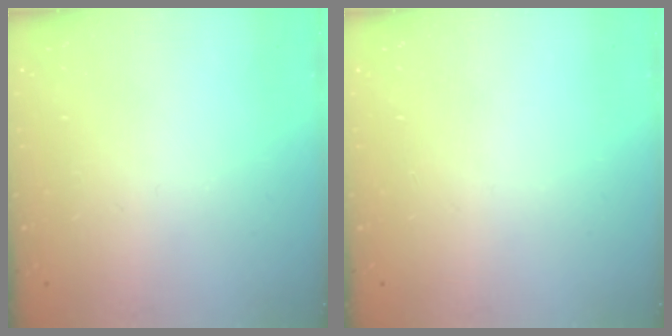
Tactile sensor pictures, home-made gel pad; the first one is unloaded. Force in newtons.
{"total": 0.0}